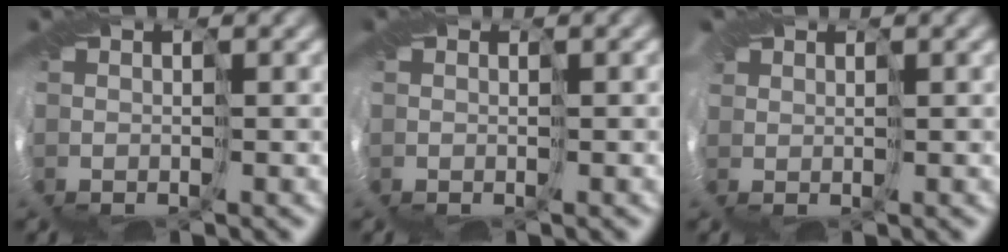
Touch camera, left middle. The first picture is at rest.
{"total": 0.0}
{"total": 1.9, "force": [0.1, -0.9, -1.7], "torque": [0.009, -0.004, 0.025]}